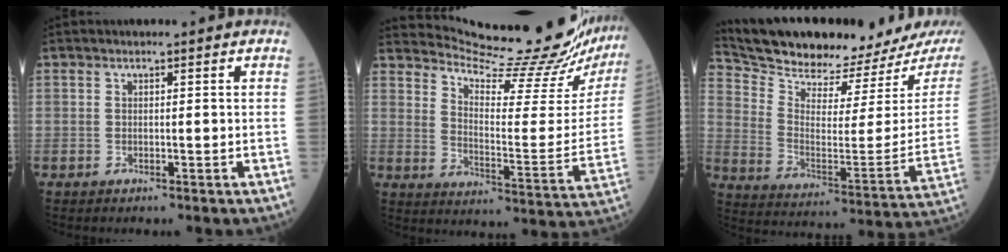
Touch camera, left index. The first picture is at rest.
{"total": 22.7, "force": [21.9, 0.3, 6.2], "torque": [-0.107, -0.118, 0.279]}
{"total": 21.0, "force": [19.7, 1.4, 7.3], "torque": [-0.135, -0.081, 0.294]}